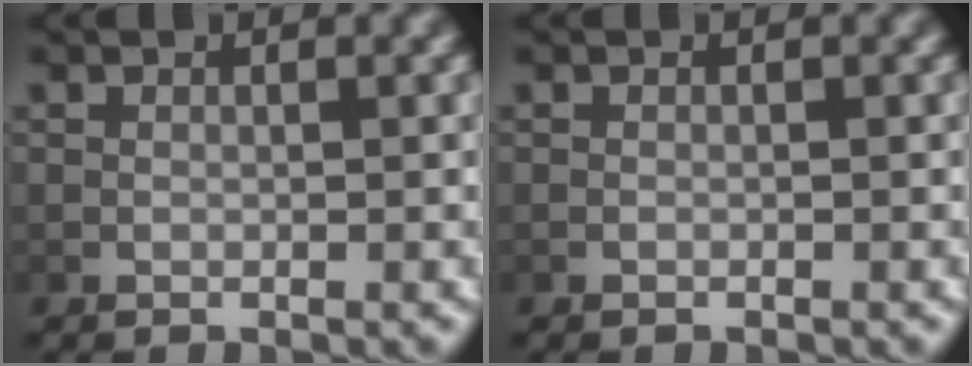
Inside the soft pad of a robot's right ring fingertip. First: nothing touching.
{"total": 0.0}